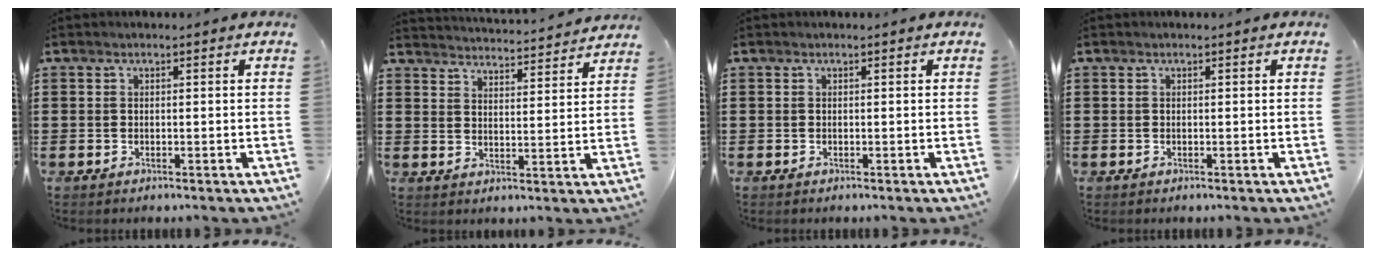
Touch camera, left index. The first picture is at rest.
{"total": 3.8, "force": [3.7, -0.7, -0.1], "torque": [-0.015, -0.030, 0.062]}
{"total": 0.0}
{"total": 0.0}